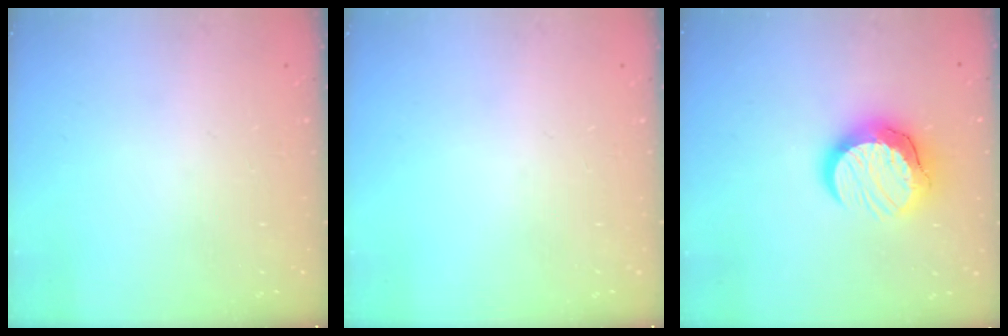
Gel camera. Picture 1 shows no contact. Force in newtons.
{"total": 0.0}
{"total": 15.5, "press": 15.4, "slide": 1.2}